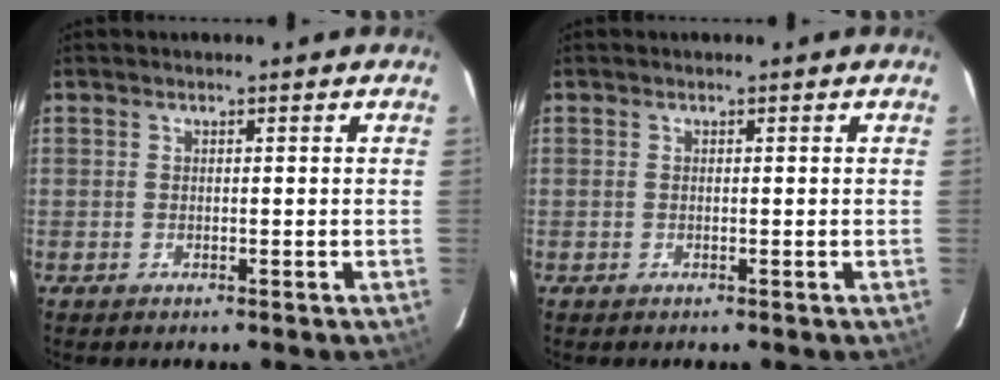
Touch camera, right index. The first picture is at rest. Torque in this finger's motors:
{"motor_torque": [-0.09, 0.00, 0.02, 0.01]}